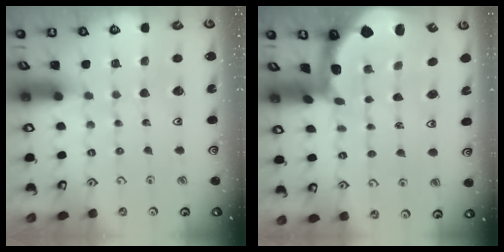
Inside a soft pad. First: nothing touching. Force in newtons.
{"total": 1.7, "press": 1.6, "slide": 0.4}